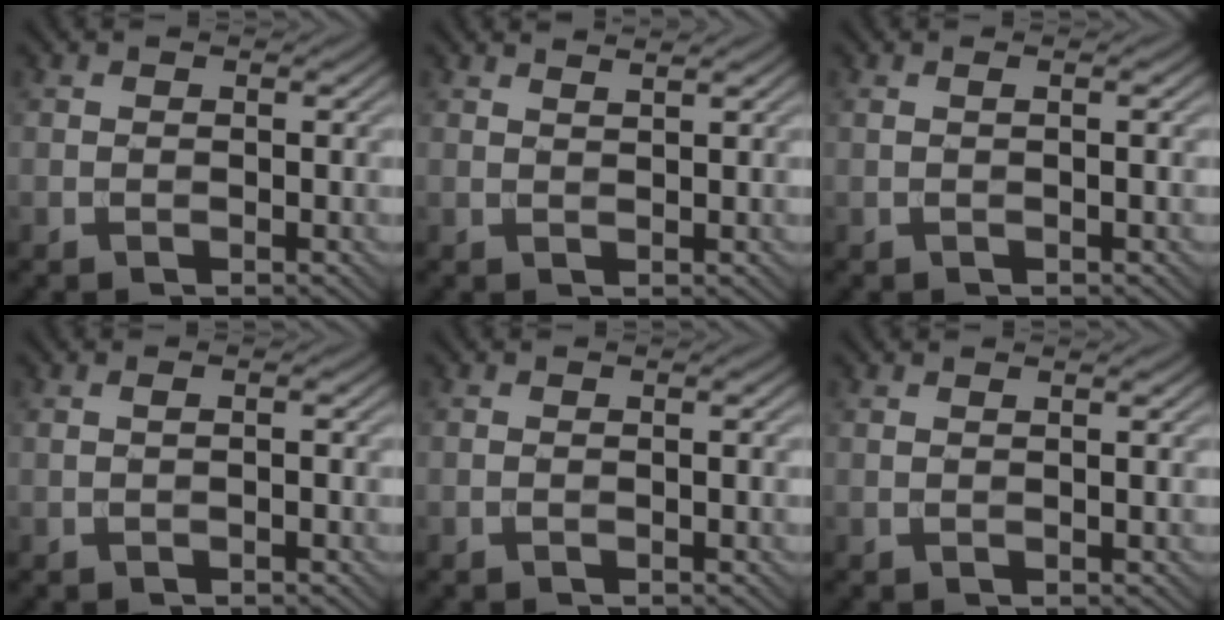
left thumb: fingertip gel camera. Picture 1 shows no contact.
{"total": 1.4, "force": [1.2, 0.1, 0.7], "torque": [-0.016, 0.001, 0.021]}
{"total": 1.4, "force": [0.3, 0.1, 1.4], "torque": [-0.024, 0.005, -0.002]}
{"total": 0.9, "force": [0.0, 0.0, 0.9], "torque": [-0.017, 0.002, -0.001]}
{"total": 0.9, "force": [-0.1, 0.0, 0.9], "torque": [-0.016, 0.004, -0.003]}
{"total": 1.0, "force": [0.5, 0.1, 0.9], "torque": [-0.018, 0.005, 0.004]}